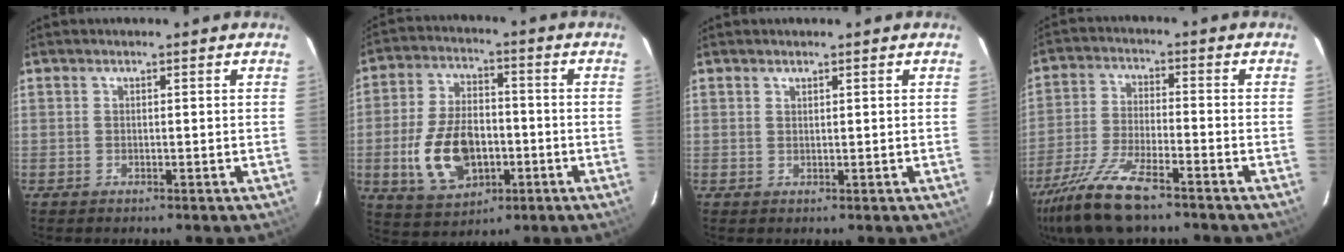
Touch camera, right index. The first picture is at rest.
{"total": 14.4, "force": [-3.8, 8.8, 10.8], "torque": [-0.227, 0.002, -0.051]}
{"total": 0.5, "force": [0.5, 0.1, 0.1], "torque": [-0.001, 0.001, 0.010]}
{"total": 14.2, "force": [-10.6, 3.2, 8.9], "torque": [-0.196, -0.032, -0.203]}